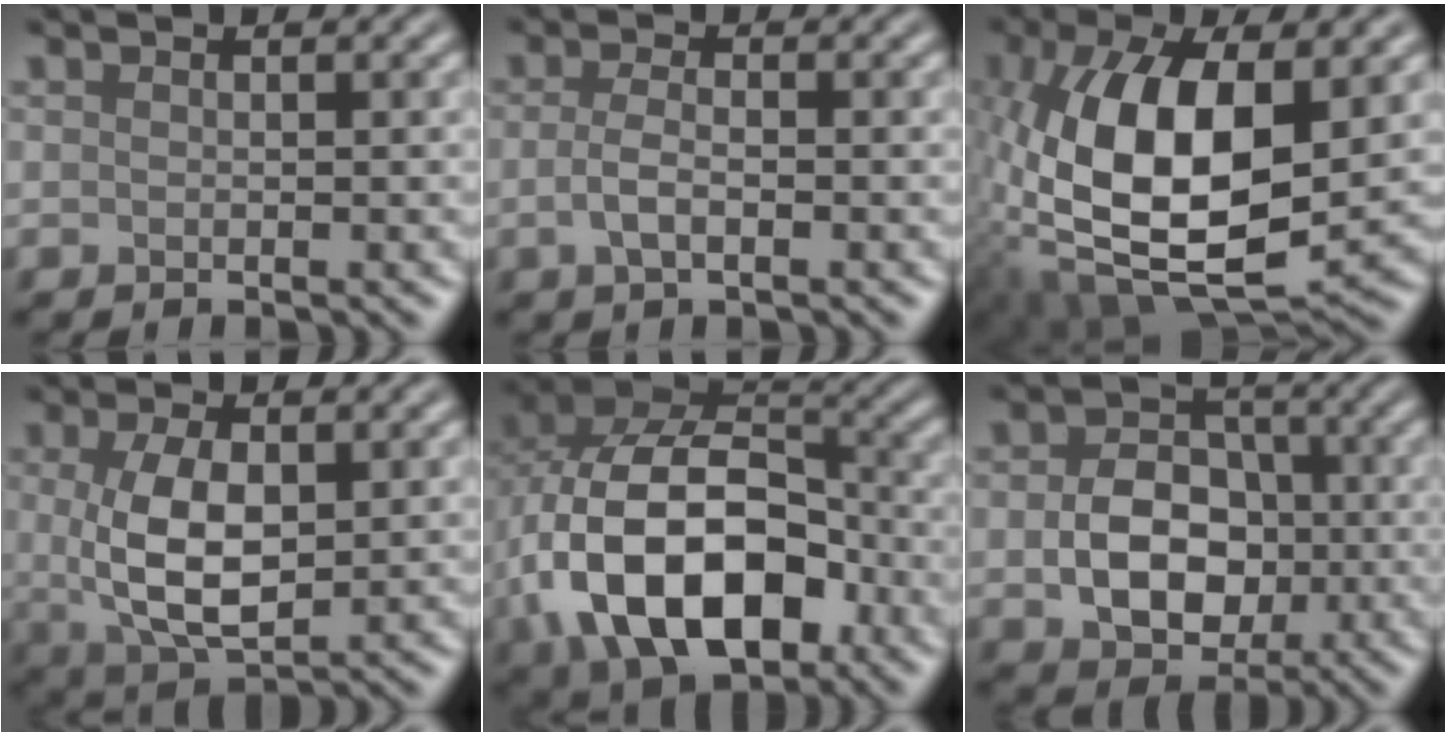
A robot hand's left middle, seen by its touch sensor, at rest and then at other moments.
{"total": 2.3, "force": [-0.6, 0.9, 2.0], "torque": [-0.046, -0.002, -0.014]}
{"total": 13.8, "force": [-1.0, 6.6, 12.1], "torque": [-0.244, -0.009, -0.022]}
{"total": 6.5, "force": [0.3, 3.3, 5.6], "torque": [-0.124, -0.004, 0.014]}
{"total": 14.9, "force": [-4.0, 9.5, 10.7], "torque": [-0.208, -0.016, -0.075]}
{"total": 6.9, "force": [-1.0, 5.2, 4.3], "torque": [-0.080, -0.007, -0.010]}